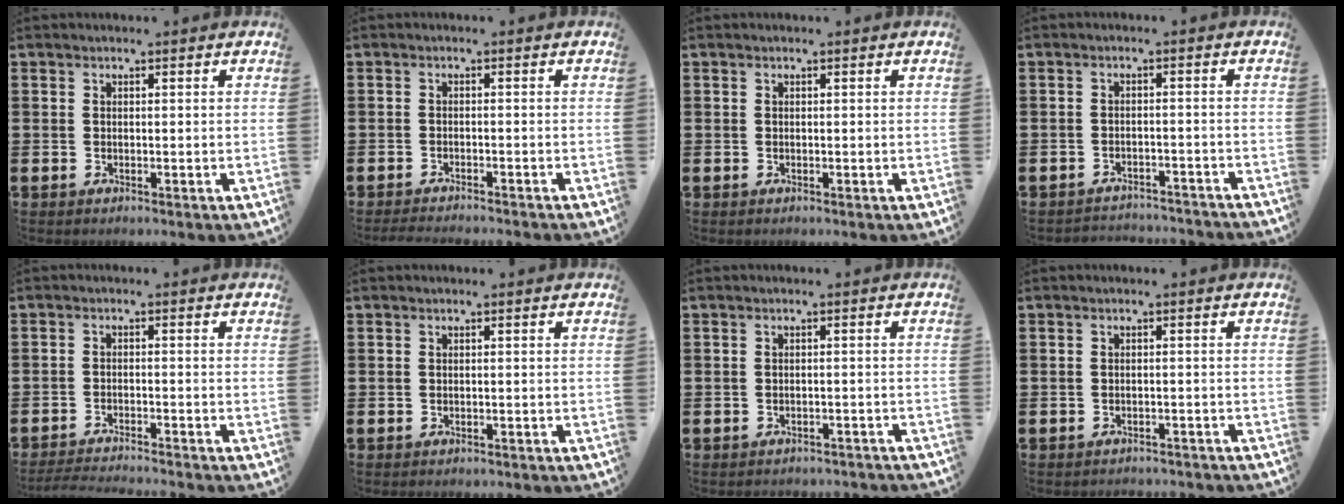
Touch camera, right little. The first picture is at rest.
{"total": 1.0, "force": [-1.0, 0.0, 0.3], "torque": [-0.006, 0.002, -0.018]}
{"total": 0.0}
{"total": 1.7, "force": [-1.7, 0.1, -0.2], "torque": [-0.004, 0.005, -0.038]}
{"total": 2.0, "force": [-1.9, -0.1, 0.4], "torque": [-0.006, 0.001, -0.039]}
{"total": 0.0}
{"total": 0.8, "force": [-0.8, 0.1, 0.0], "torque": [-0.004, 0.004, -0.017]}
{"total": 0.8, "force": [-0.8, 0.1, -0.1], "torque": [-0.004, 0.004, -0.018]}